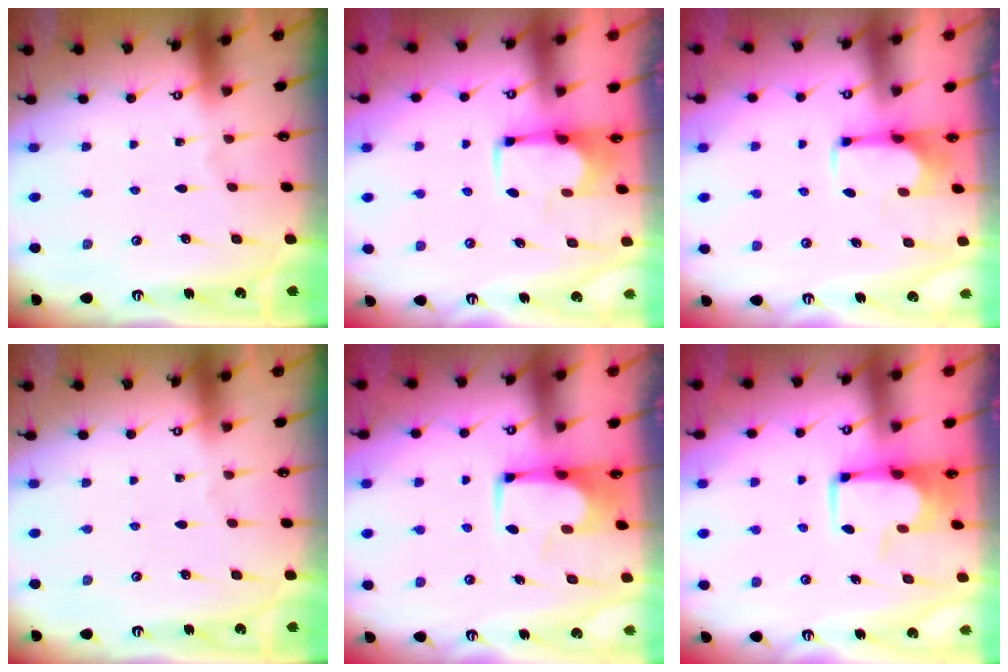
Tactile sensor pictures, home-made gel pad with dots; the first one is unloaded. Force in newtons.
{"total": 1.8, "press": 1.7, "slide": 0.7}
{"total": 3.7, "press": 3.6, "slide": 0.7}
{"total": 0.0}
{"total": 0.6, "press": 0.3, "slide": 0.5}
{"total": 4.6, "press": 4.6, "slide": 0.5}